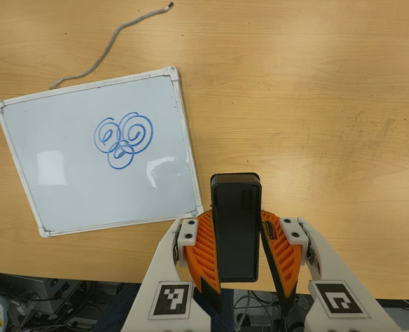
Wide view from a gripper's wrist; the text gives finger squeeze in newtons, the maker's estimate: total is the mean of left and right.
{"total": 6.8, "left": 6.3, "right": 7.4}